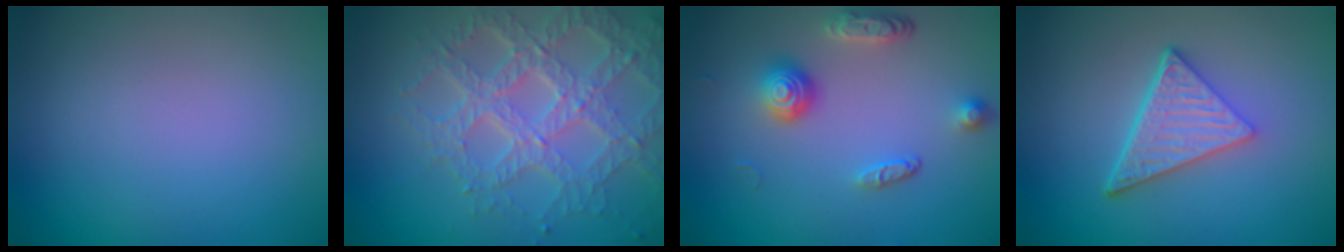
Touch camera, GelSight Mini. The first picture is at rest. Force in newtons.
{"total": 7.1, "press": 5.1, "slide": 4.9}
{"total": 3.8, "press": 2.9, "slide": 2.4}
{"total": 4.8, "press": 3.3, "slide": 3.4}